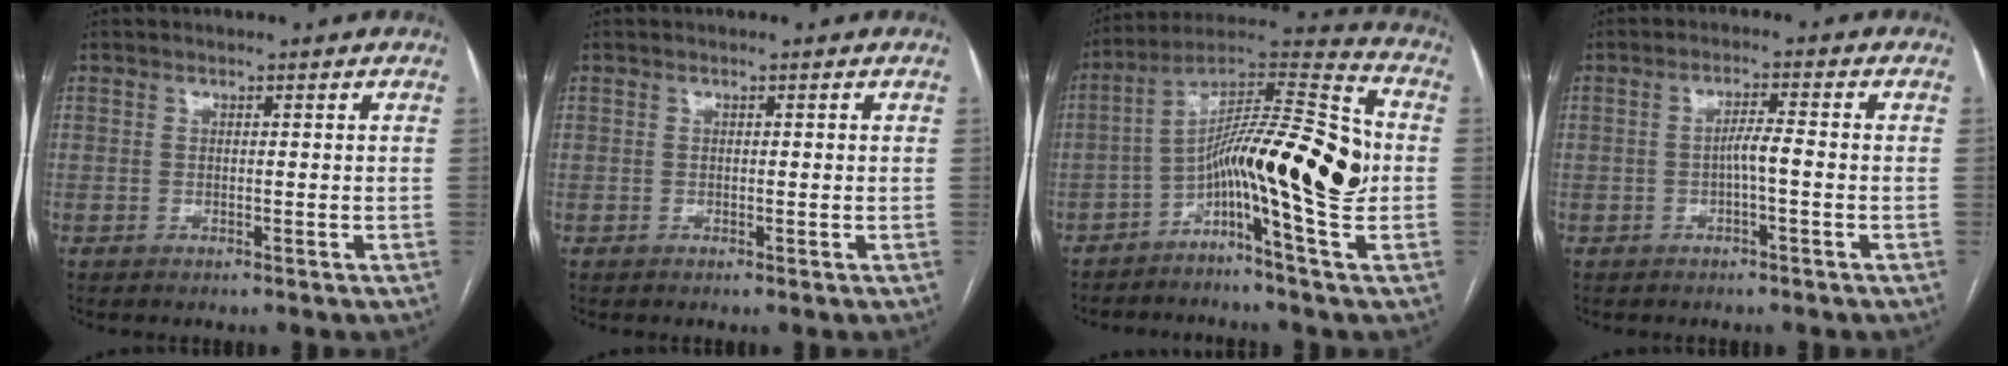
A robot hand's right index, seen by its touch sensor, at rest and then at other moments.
{"total": 0.0}
{"total": 16.5, "force": [-3.2, 1.2, 16.2], "torque": [-0.262, 0.033, -0.062]}
{"total": 3.0, "force": [-0.6, 0.2, 2.9], "torque": [-0.048, 0.004, -0.011]}